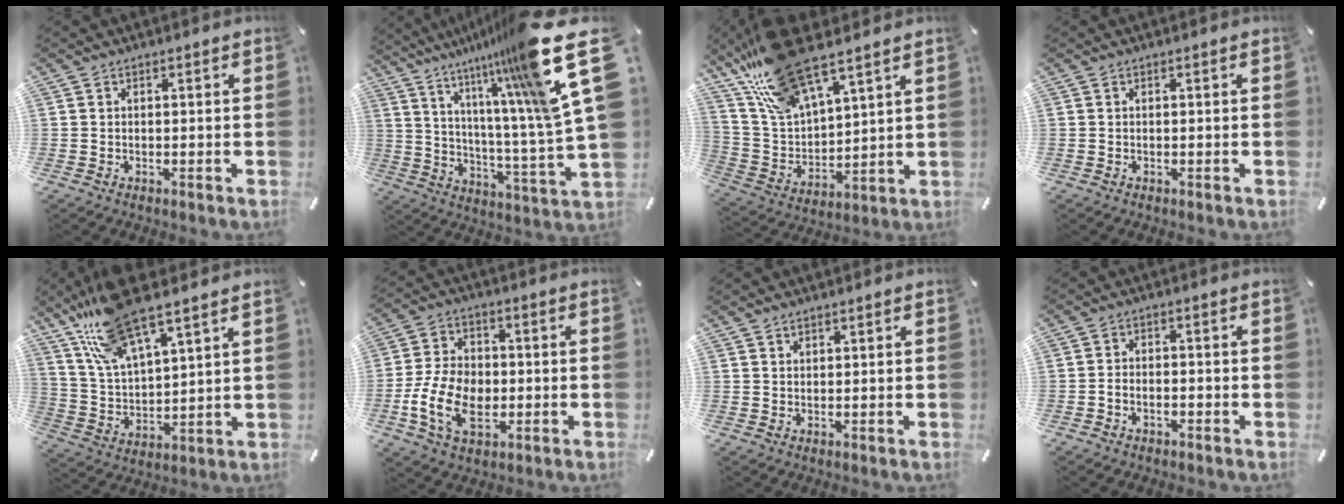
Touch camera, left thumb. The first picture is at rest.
{"total": 25.5, "force": [15.1, 3.0, 20.4], "torque": [-0.270, -0.126, 0.236]}
{"total": 17.9, "force": [13.4, 6.1, 10.1], "torque": [-0.228, -0.074, 0.238]}
{"total": 0.0}
{"total": 14.8, "force": [11.4, 4.0, 8.5], "torque": [-0.203, -0.051, 0.198]}
{"total": 12.4, "force": [-3.3, 8.8, 8.1], "torque": [-0.193, 0.009, -0.059]}
{"total": 0.9, "force": [0.9, 0.2, 0.2], "torque": [-0.003, -0.002, 0.017]}
{"total": 2.3, "force": [-1.7, 1.0, 1.1], "torque": [-0.019, 0.009, -0.032]}